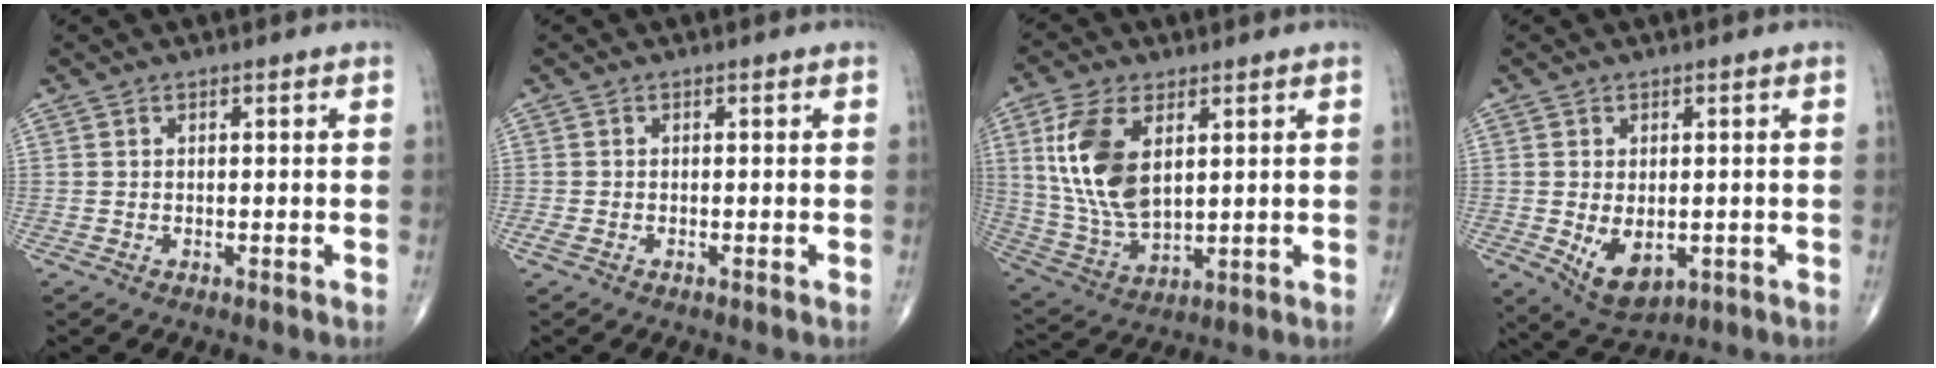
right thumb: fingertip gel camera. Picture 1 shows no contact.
{"total": 1.1, "force": [-0.6, 0.4, 0.9], "torque": [-0.027, -0.004, -0.013]}
{"total": 14.5, "force": [4.1, 7.8, 11.6], "torque": [-0.236, -0.015, 0.090]}
{"total": 7.4, "force": [-1.4, 4.4, 5.7], "torque": [-0.084, -0.013, -0.006]}